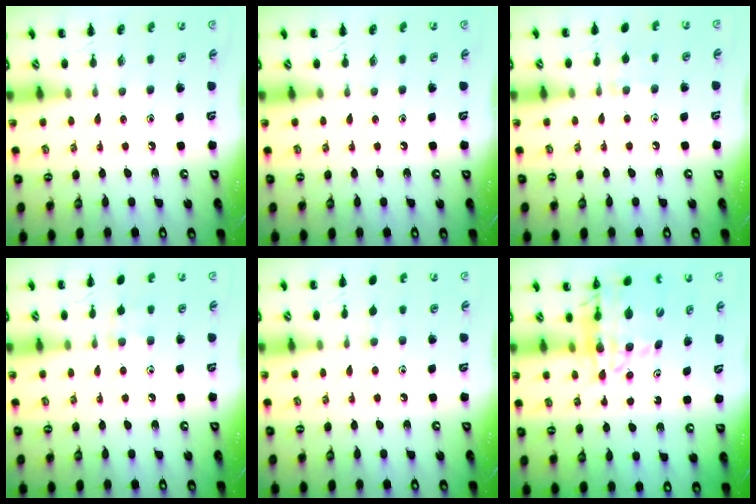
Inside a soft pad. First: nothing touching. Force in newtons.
{"total": 0.0}
{"total": 5.9, "press": 5.5, "slide": 2.3}
{"total": 7.0, "press": 6.7, "slide": 2.1}
{"total": 4.4, "press": 4.0, "slide": 1.7}
{"total": 12.4, "press": 11.7, "slide": 4.1}